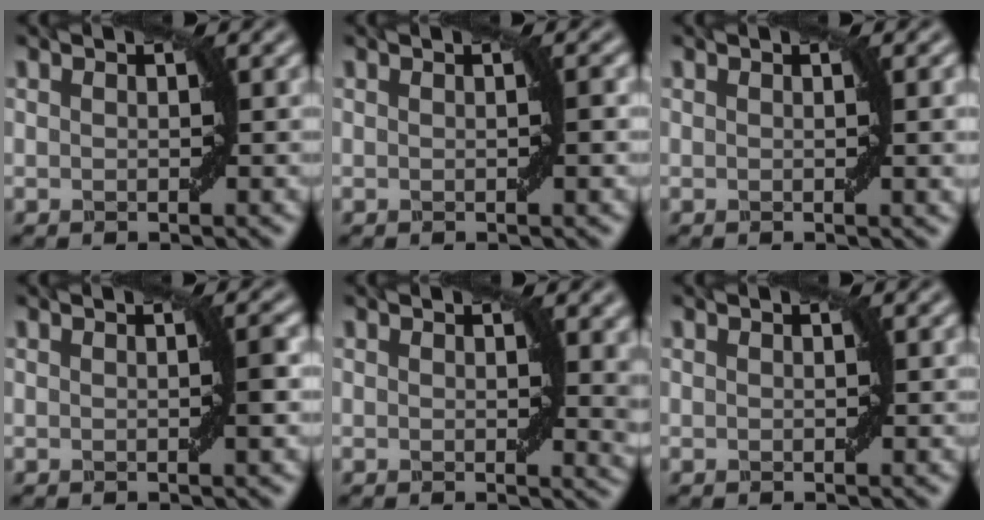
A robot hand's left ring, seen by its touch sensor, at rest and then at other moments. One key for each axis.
{"total": 0.6, "fx": 0.0, "fy": -0.1, "fz": 0.6, "tx": -0.006, "ty": 0.003, "tz": 0.001}
{"total": 1.7, "fx": 0.2, "fy": 0.1, "fz": 1.7, "tx": -0.018, "ty": 0.000, "tz": 0.003}
{"total": 1.1, "fx": 0.0, "fy": -0.1, "fz": 1.1, "tx": -0.015, "ty": 0.003, "tz": 0.000}
{"total": 3.0, "fx": 1.0, "fy": 1.1, "fz": 2.6, "tx": -0.022, "ty": -0.004, "tz": 0.016}
{"total": 0.0}